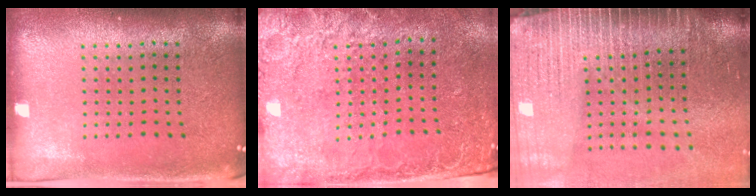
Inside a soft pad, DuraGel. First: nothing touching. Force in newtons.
{"total": 2.5, "press": 2.2, "slide": 1.3}
{"total": 4.2, "press": 3.6, "slide": 2.2}